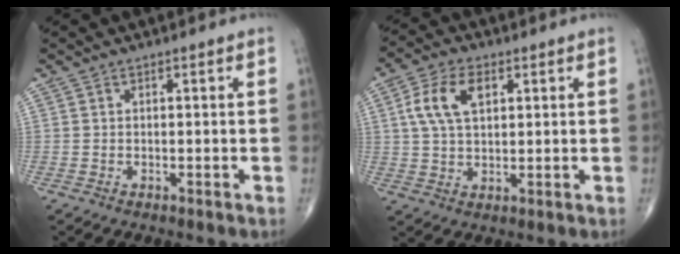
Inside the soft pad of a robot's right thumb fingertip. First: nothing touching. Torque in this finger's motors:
{"motor_torque": [0.16, 0.17, 0.21, 0.01, 0.13]}